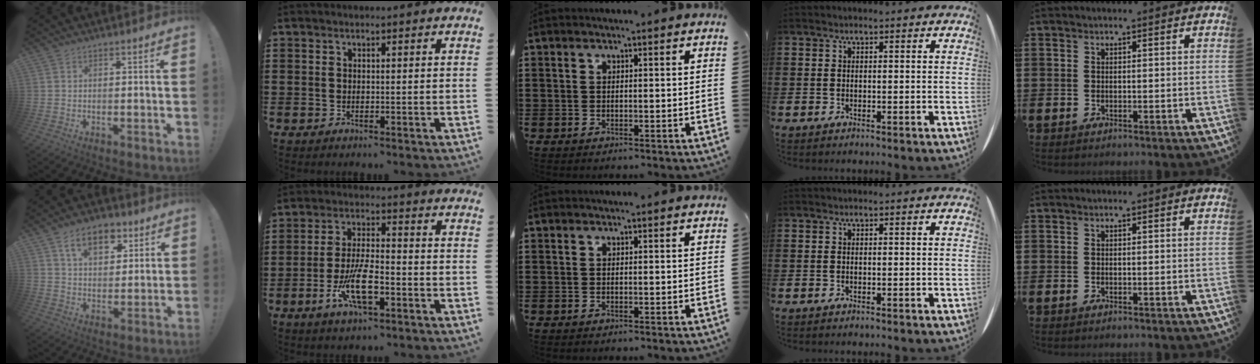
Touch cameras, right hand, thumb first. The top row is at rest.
{"thumb": {"total": 12.1, "force": [6.3, 7.3, 7.4], "torque": [-0.105, -0.019, 0.114]}, "index": {"total": 8.4, "force": [-3.2, 2.9, 7.3], "torque": [-0.156, -0.011, -0.060]}}